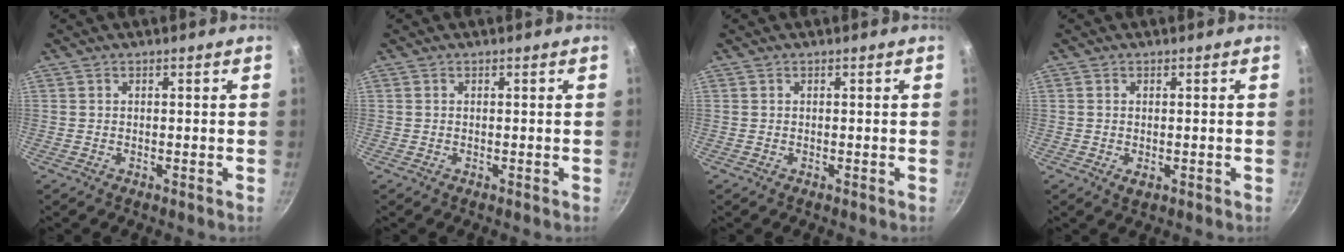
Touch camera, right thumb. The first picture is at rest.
{"total": 0.0}
{"total": 0.0}
{"total": 1.6, "force": [-0.4, 0.9, 1.3], "torque": [-0.021, -0.005, -0.005]}